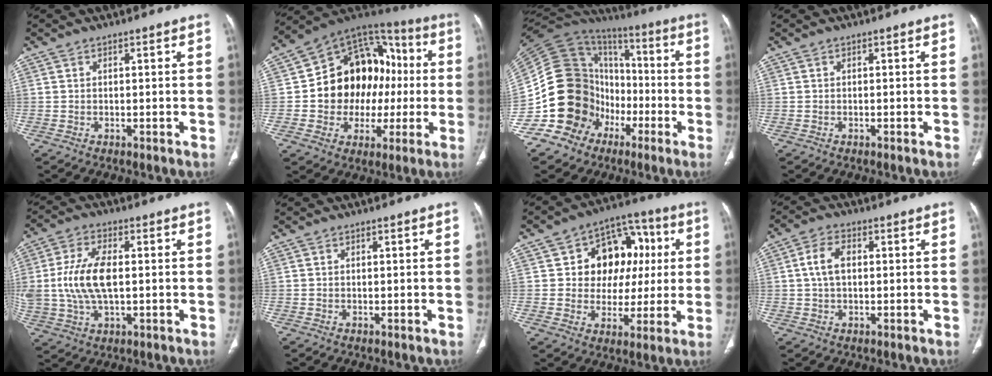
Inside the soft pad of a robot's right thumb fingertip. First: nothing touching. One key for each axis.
{"total": 20.3, "fx": 0.2, "fy": 15.8, "fz": 12.8, "tx": -0.132, "ty": 0.044, "tz": 0.011}
{"total": 21.1, "fx": -6.9, "fy": 17.9, "fz": 8.7, "tx": -0.133, "ty": 0.090, "tz": -0.116}
{"total": 0.0}
{"total": 11.7, "fx": 0.4, "fy": 6.0, "fz": 10.1, "tx": -0.218, "ty": 0.006, "tz": 0.013}
{"total": 0.0}
{"total": 14.7, "fx": 2.9, "fy": 11.8, "fz": 8.3, "tx": -0.053, "ty": 0.019, "tz": 0.047}
{"total": 5.3, "fx": 0.6, "fy": 3.1, "fz": 4.2, "tx": -0.081, "ty": 0.014, "tz": 0.009}